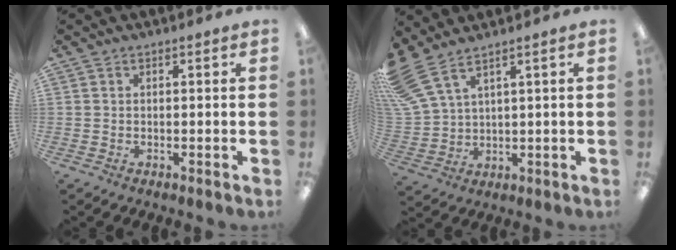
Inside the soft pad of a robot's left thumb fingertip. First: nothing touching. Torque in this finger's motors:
{"motor_torque": [0.26, 0.18, -0.11, -0.07, 0.20]}